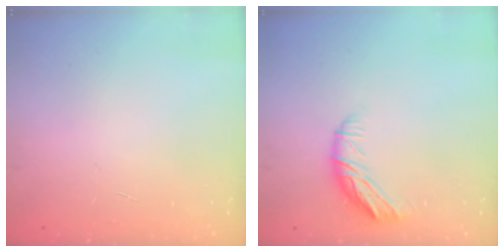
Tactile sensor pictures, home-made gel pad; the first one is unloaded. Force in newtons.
{"total": 10.1, "press": 10.0, "slide": 1.6}